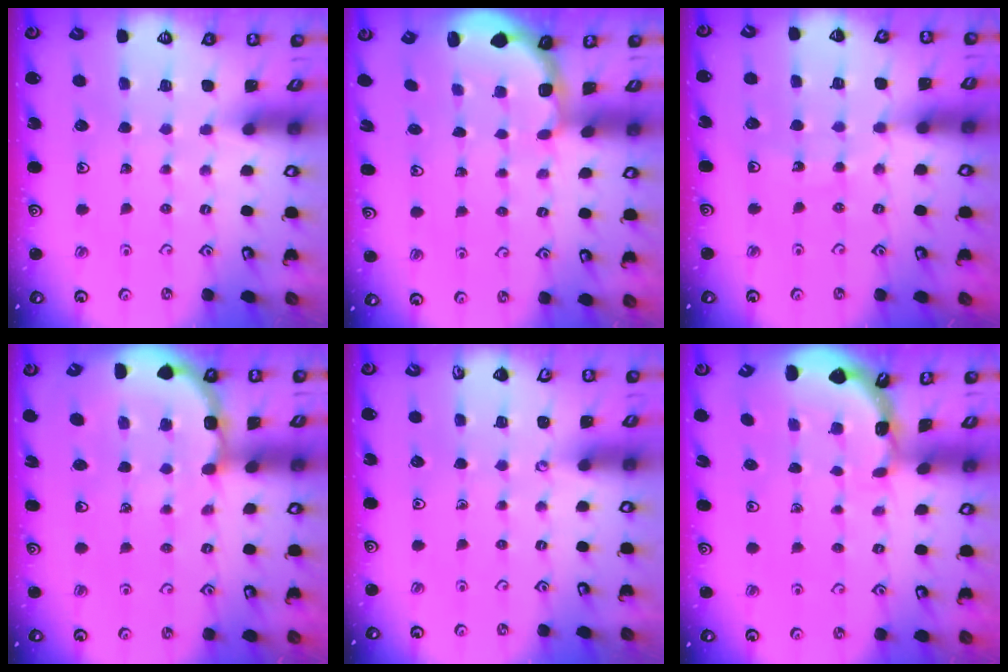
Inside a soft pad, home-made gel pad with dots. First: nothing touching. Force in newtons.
{"total": 2.3, "press": 2.1, "slide": 1.0}
{"total": 8.6, "press": 7.9, "slide": 3.2}
{"total": 8.7, "press": 8.4, "slide": 2.1}
{"total": 0.0}
{"total": 1.6, "press": 1.6, "slide": 0.1}